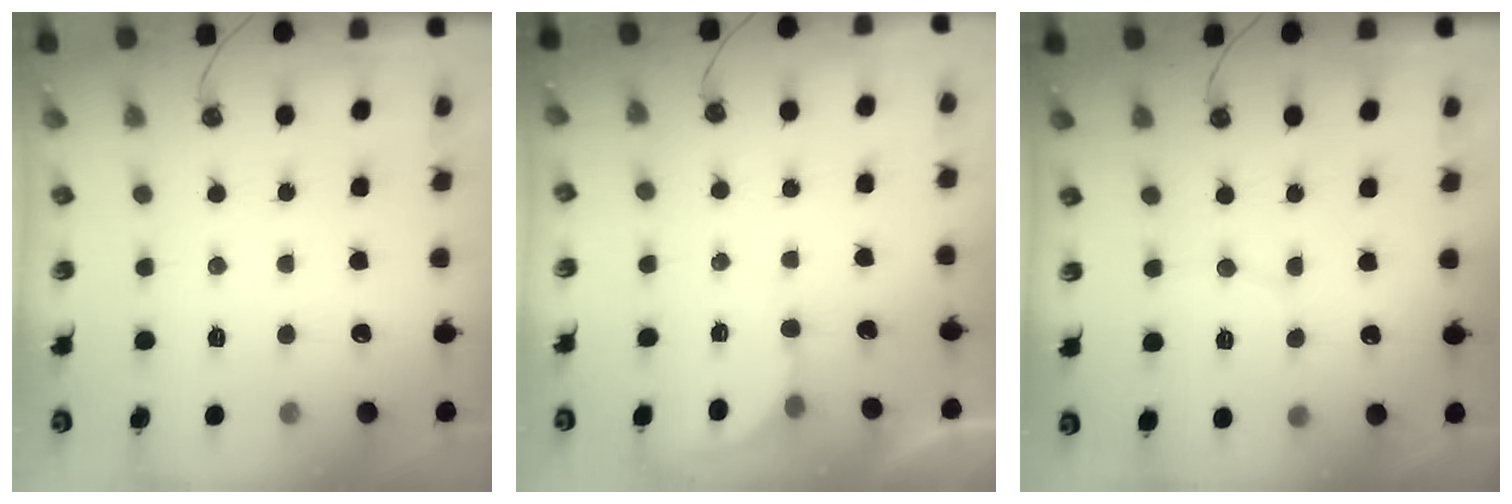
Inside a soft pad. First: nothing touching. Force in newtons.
{"total": 1.6, "press": 1.6, "slide": 0.1}
{"total": 4.7, "press": 4.7, "slide": 0.5}